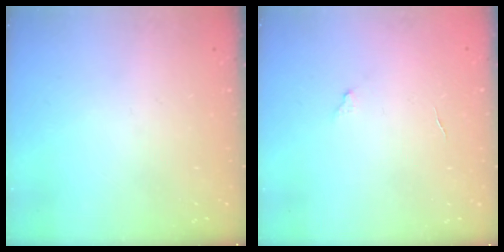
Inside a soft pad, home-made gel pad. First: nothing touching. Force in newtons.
{"total": 3.0, "press": 3.0, "slide": 0.3}